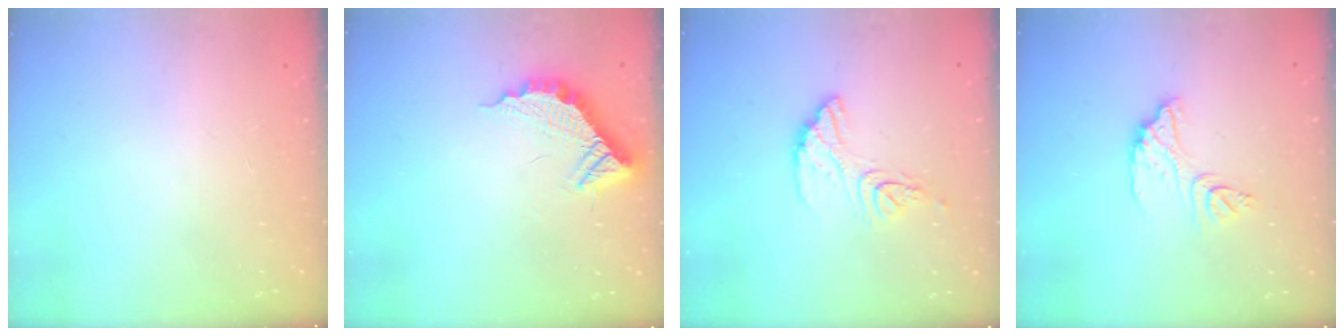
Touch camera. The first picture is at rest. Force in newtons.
{"total": 14.3, "press": 14.2, "slide": 1.0}
{"total": 11.5, "press": 11.4, "slide": 1.0}
{"total": 11.1, "press": 11.0, "slide": 1.0}